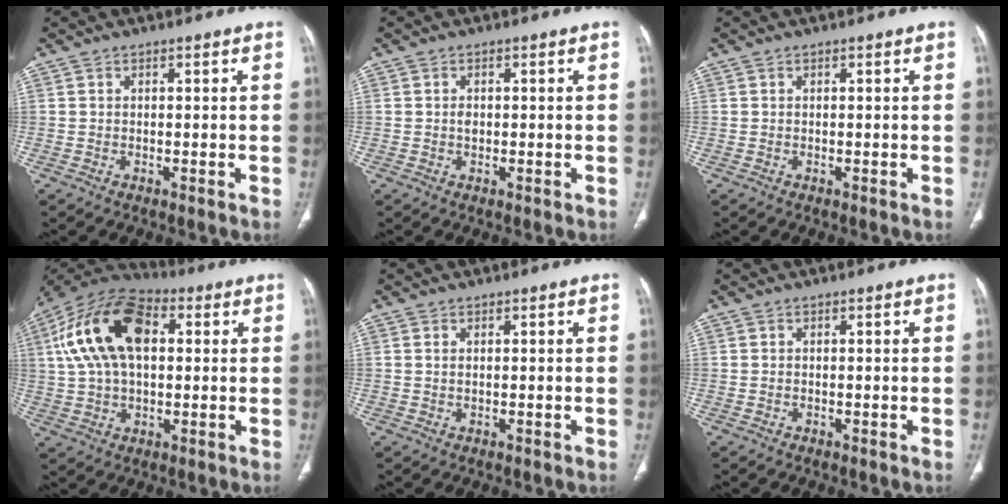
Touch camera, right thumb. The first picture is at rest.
{"total": 1.2, "force": [0.1, 0.8, 0.9], "torque": [-0.014, 0.001, 0.002]}
{"total": 0.0}
{"total": 19.2, "force": [4.2, 11.1, 15.0], "torque": [-0.276, 0.024, 0.064]}
{"total": 0.7, "force": [0.3, 0.3, 0.6], "torque": [-0.017, 0.004, 0.009]}
{"total": 0.0}